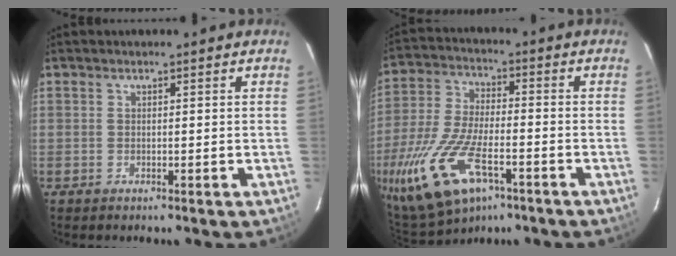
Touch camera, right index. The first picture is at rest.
{"total": 19.1, "force": [-9.1, 8.7, 14.4], "torque": [-0.322, -0.040, -0.164]}